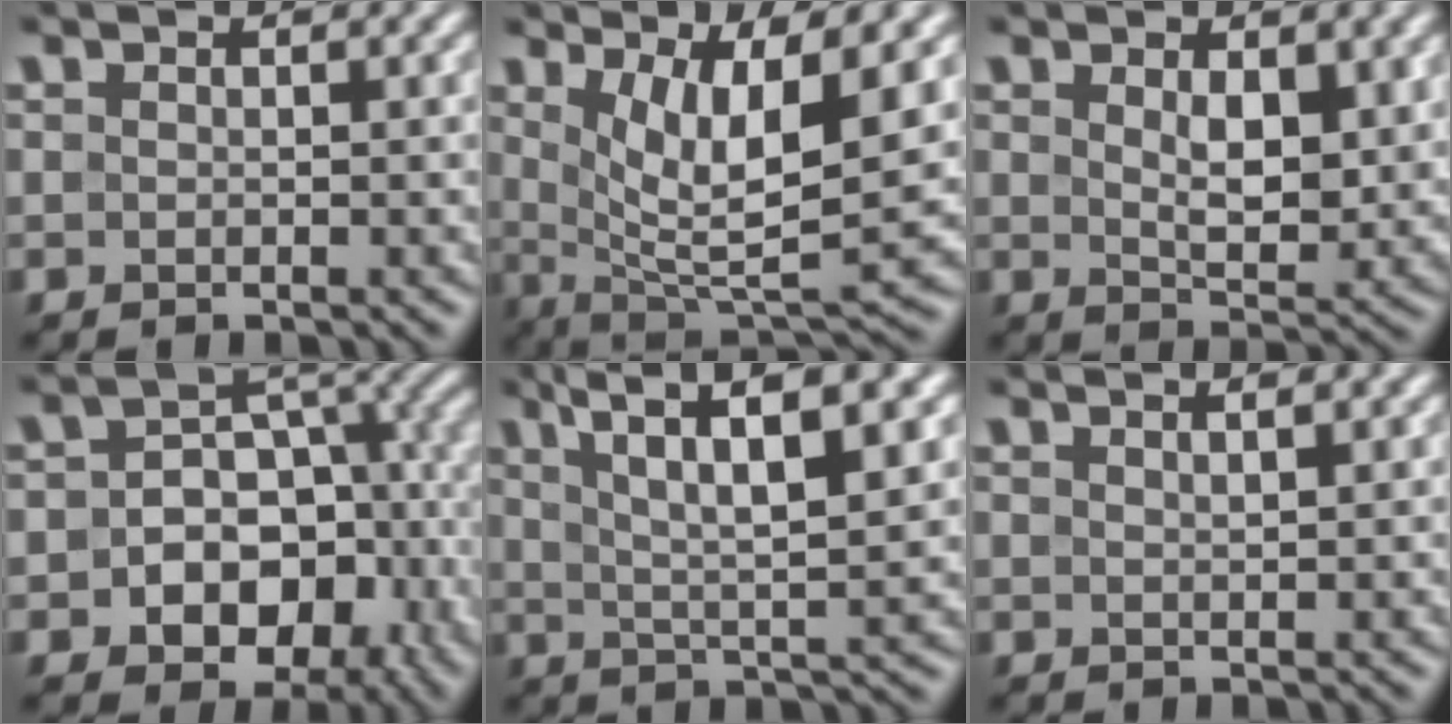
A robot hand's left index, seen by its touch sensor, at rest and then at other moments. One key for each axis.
{"total": 8.0, "fx": 2.0, "fy": 2.3, "fz": 7.4, "tx": -0.134, "ty": -0.014, "tz": 0.043}
{"total": 4.0, "fx": 1.3, "fy": 1.9, "fz": 3.3, "tx": -0.061, "ty": -0.011, "tz": 0.029}
{"total": 12.1, "fx": -3.5, "fy": 9.2, "fz": 7.0, "tx": -0.085, "ty": 0.001, "tz": -0.059}
{"total": 8.2, "fx": 4.2, "fy": 1.8, "fz": 6.8, "tx": -0.110, "ty": 0.012, "tz": 0.074}
{"total": 1.6, "fx": 1.1, "fy": 0.4, "fz": 1.1, "tx": -0.006, "ty": 0.004, "tz": 0.008}